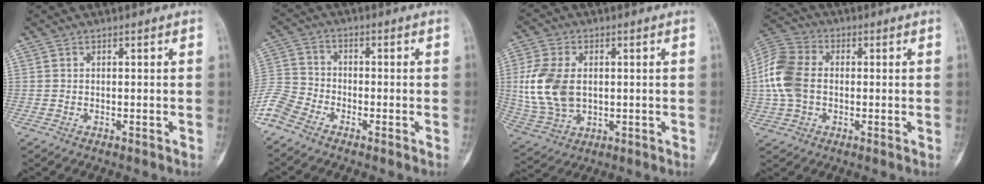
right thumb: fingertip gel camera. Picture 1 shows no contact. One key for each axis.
{"total": 7.3, "fx": -5.2, "fy": 3.8, "fz": 3.3, "tx": -0.079, "ty": 0.014, "tz": -0.117}
{"total": 13.1, "fx": 1.1, "fy": 8.8, "fz": 9.7, "tx": -0.199, "ty": -0.003, "tz": 0.031}
{"total": 12.1, "fx": 0.1, "fy": 8.8, "fz": 8.3, "tx": -0.173, "ty": 0.022, "tz": -0.004}